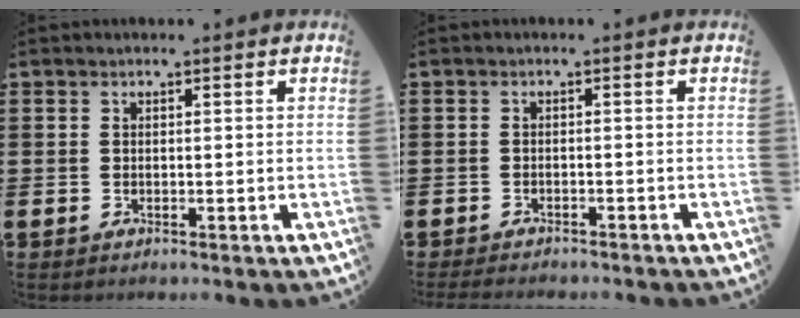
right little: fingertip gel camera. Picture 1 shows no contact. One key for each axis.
{"total": 0.7, "fx": -0.7, "fy": -0.1, "fz": 0.1, "tx": -0.003, "ty": -0.001, "tz": -0.012}